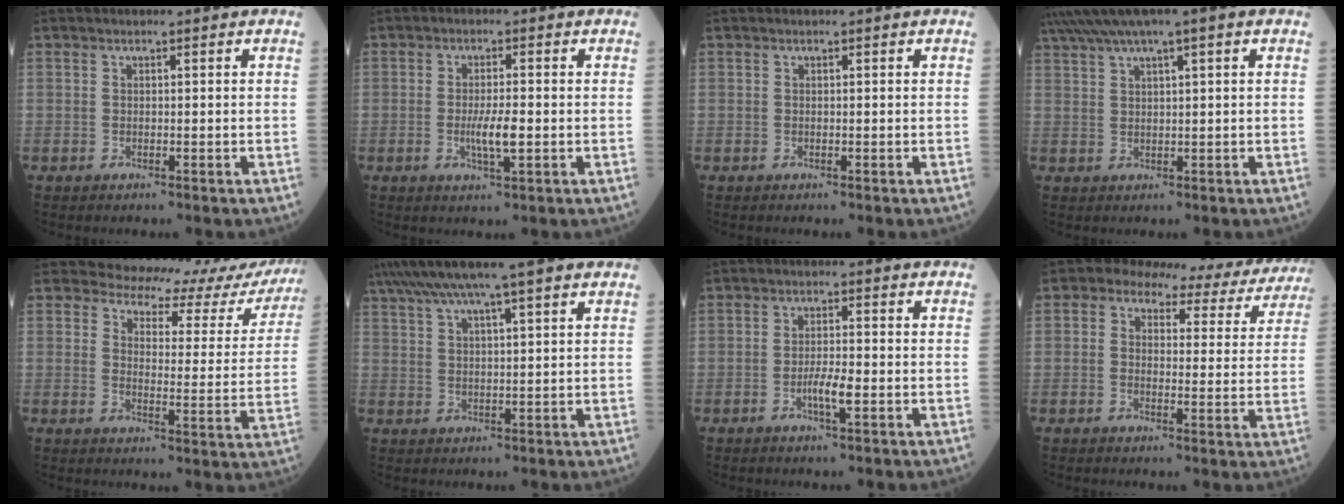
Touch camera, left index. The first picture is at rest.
{"total": 3.9, "force": [-0.7, 0.4, 3.8], "torque": [-0.076, -0.006, -0.011]}
{"total": 0.0}
{"total": 9.2, "force": [6.4, 0.3, 6.6], "torque": [-0.119, 0.045, 0.105]}
{"total": 17.1, "force": [16.4, 4.6, 1.6], "torque": [0.018, -0.070, 0.161]}
{"total": 13.4, "force": [9.9, 1.3, 8.9], "torque": [-0.157, 0.048, 0.149]}
{"total": 3.1, "force": [-1.1, 0.3, 2.9], "torque": [-0.058, -0.002, -0.021]}
{"total": 11.3, "force": [9.8, 4.7, 3.2], "torque": [-0.021, 0.009, 0.088]}